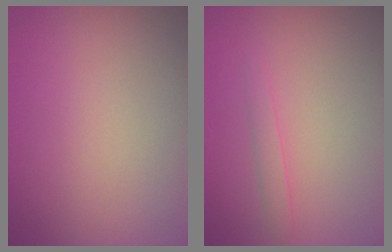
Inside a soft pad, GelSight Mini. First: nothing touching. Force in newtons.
{"total": 1.0, "press": 1.0, "slide": 0.0}